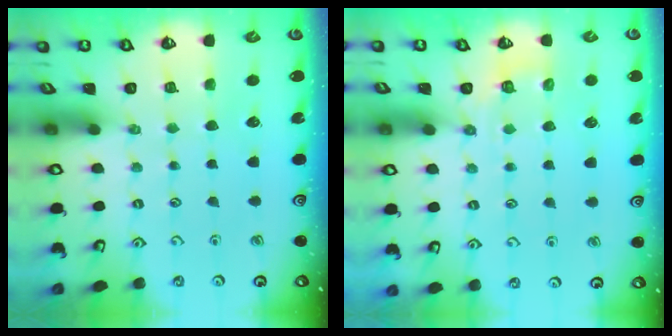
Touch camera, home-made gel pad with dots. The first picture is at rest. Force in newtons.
{"total": 4.8, "press": 4.5, "slide": 1.7}